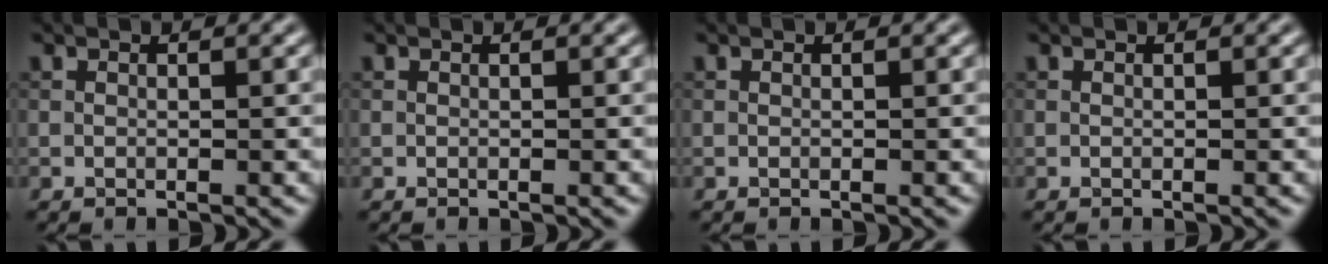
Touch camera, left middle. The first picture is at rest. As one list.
[{"total": 0.0}, {"total": 0.0}, {"total": 0.0}]